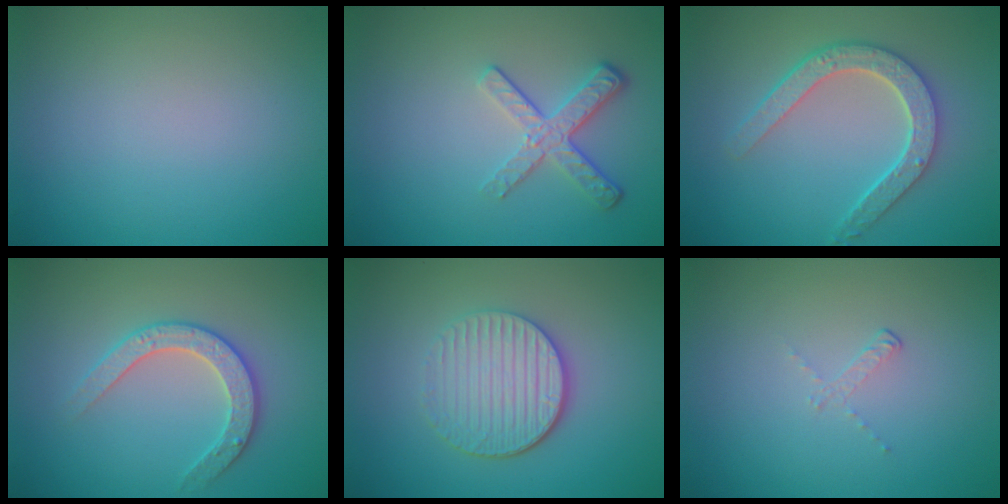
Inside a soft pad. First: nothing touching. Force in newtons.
{"total": 3.0, "press": 2.3, "slide": 1.9}
{"total": 4.7, "press": 3.7, "slide": 2.9}
{"total": 2.8, "press": 2.8, "slide": 0.3}
{"total": 4.5, "press": 3.6, "slide": 2.8}
{"total": 0.8, "press": 0.3, "slide": 0.7}